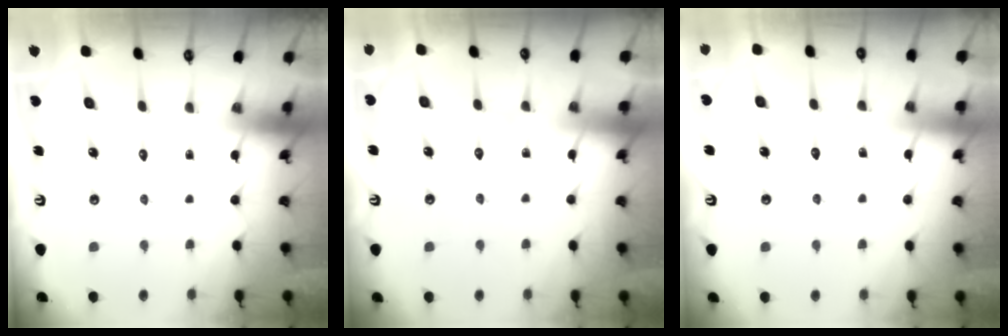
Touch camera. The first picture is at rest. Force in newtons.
{"total": 1.9, "press": 1.8, "slide": 0.4}
{"total": 5.7, "press": 5.7, "slide": 0.8}